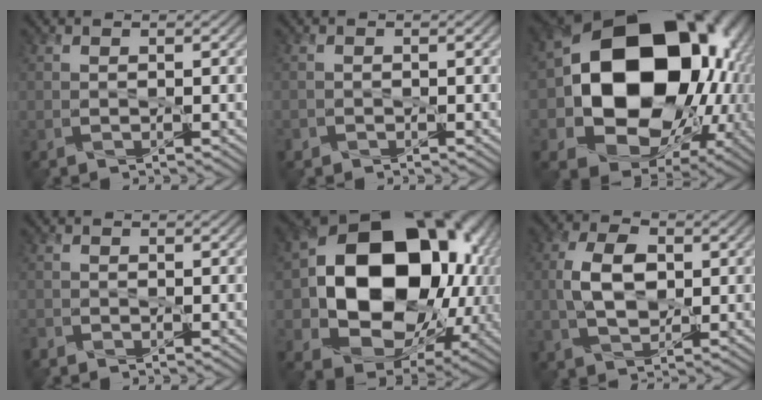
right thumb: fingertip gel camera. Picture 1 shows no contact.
{"total": 0.9, "force": [-0.7, 0.6, 0.0], "torque": [0.001, -0.004, -0.016]}
{"total": 21.6, "force": [0.9, 17.0, 13.3], "torque": [-0.267, -0.054, 0.051]}
{"total": 1.0, "force": [-1.0, 0.2, 0.1], "torque": [-0.003, -0.004, -0.024]}
{"total": 19.7, "force": [0.5, 15.1, 12.6], "torque": [-0.230, -0.041, 0.036]}
{"total": 6.6, "force": [0.3, 4.1, 5.1], "torque": [-0.116, 0.003, 0.000]}